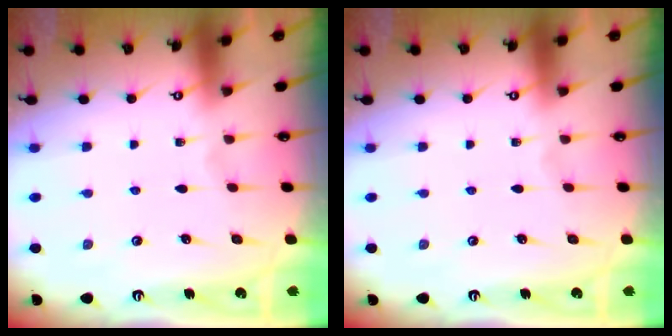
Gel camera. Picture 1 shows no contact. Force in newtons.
{"total": 0.0}